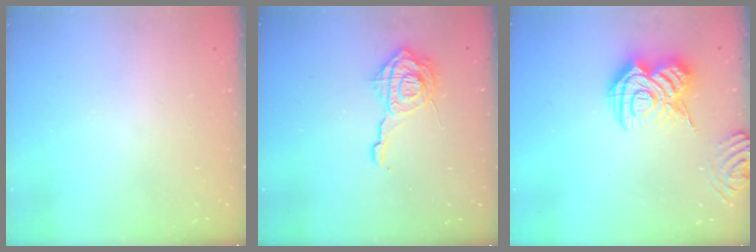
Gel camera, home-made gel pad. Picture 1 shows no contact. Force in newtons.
{"total": 13.0, "press": 12.9, "slide": 1.3}
{"total": 14.7, "press": 14.6, "slide": 1.4}